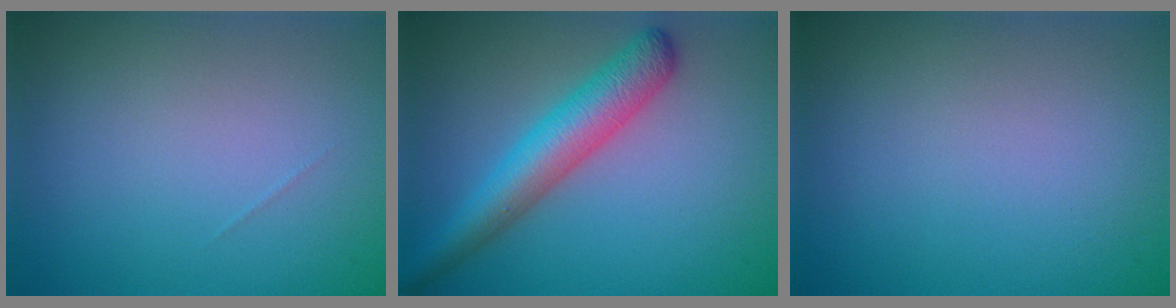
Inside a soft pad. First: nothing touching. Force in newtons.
{"total": 5.6, "press": 5.6, "slide": 0.1}
{"total": 0.0}